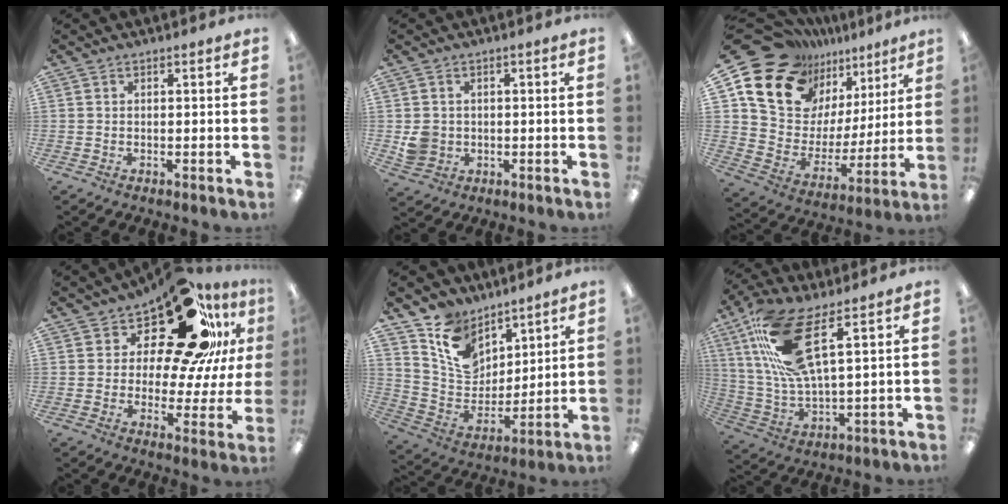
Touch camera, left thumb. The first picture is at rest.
{"total": 4.5, "force": [0.0, 4.2, 1.4], "torque": [-0.022, 0.008, 0.004]}
{"total": 18.2, "force": [13.2, 11.4, 5.3], "torque": [-0.117, -0.099, 0.257]}
{"total": 21.5, "force": [13.7, 8.3, 14.4], "torque": [-0.218, -0.085, 0.229]}
{"total": 13.6, "force": [9.0, 8.9, 5.0], "torque": [-0.106, -0.048, 0.178]}
{"total": 16.2, "force": [8.8, 5.0, 12.6], "torque": [-0.277, -0.027, 0.154]}